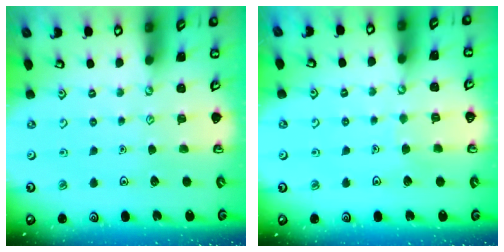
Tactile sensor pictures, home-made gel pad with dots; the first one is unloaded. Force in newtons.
{"total": 2.4, "press": 2.4, "slide": 0.2}